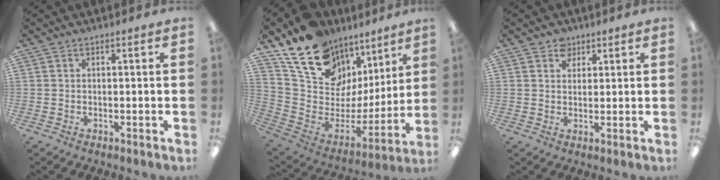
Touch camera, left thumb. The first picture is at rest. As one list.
[{"total": 17.5, "force": [13.3, 9.4, 6.4], "torque": [-0.125, -0.106, 0.242]}, {"total": 3.9, "force": [2.6, 2.7, 0.9], "torque": [-0.003, -0.009, 0.044]}]